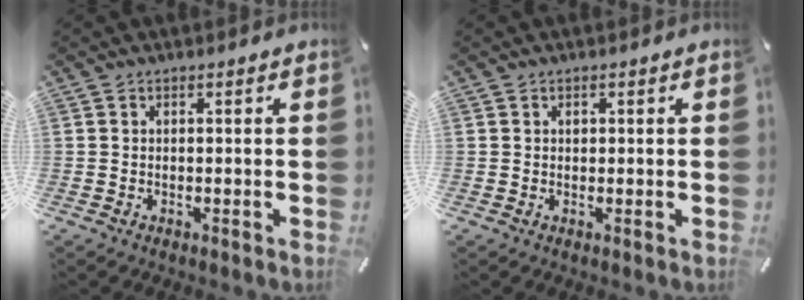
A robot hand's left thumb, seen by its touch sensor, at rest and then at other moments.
{"total": 0.6, "force": [0.2, 0.6, 0.3], "torque": [0.003, -0.002, 0.001]}